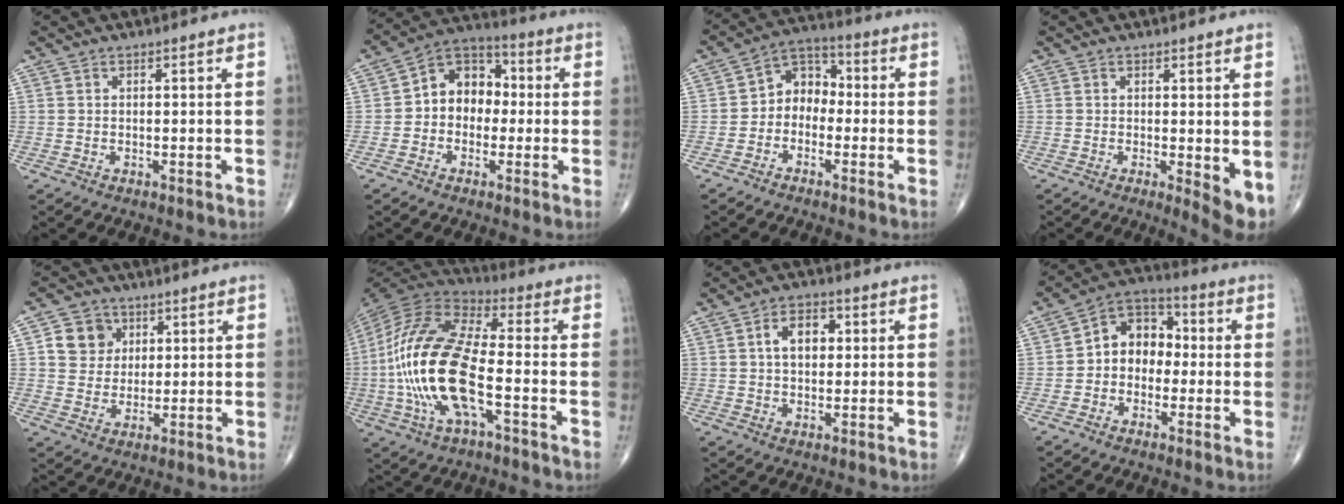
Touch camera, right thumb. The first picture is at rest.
{"total": 10.2, "force": [-0.3, 7.9, 6.4], "torque": [-0.061, 0.038, -0.021]}
{"total": 7.1, "force": [-1.5, 5.6, 4.2], "torque": [-0.035, 0.037, -0.048]}
{"total": 5.0, "force": [-0.3, 1.5, 4.7], "torque": [-0.067, -0.015, -0.004]}
{"total": 7.1, "force": [2.2, 6.4, 2.2], "torque": [-0.007, -0.004, 0.038]}
{"total": 21.3, "force": [-4.3, 8.0, 19.3], "torque": [-0.422, 0.024, -0.081]}
{"total": 6.4, "force": [1.2, 4.2, 4.7], "torque": [-0.062, 0.012, 0.014]}
{"total": 9.6, "force": [-0.6, 7.5, 6.0], "torque": [-0.058, 0.039, -0.031]}